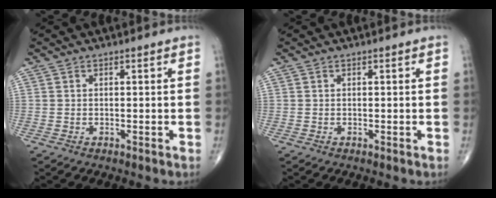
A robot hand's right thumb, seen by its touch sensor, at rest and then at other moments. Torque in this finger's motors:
{"motor_torque": [0.00, 0.00, 0.00, 0.00, 0.00]}